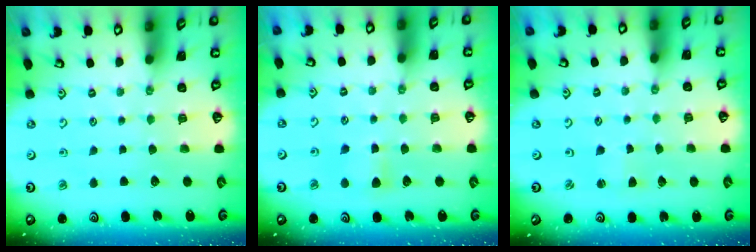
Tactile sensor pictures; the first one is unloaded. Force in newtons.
{"total": 5.5, "press": 5.5, "slide": 0.6}
{"total": 0.9, "press": 0.8, "slide": 0.1}